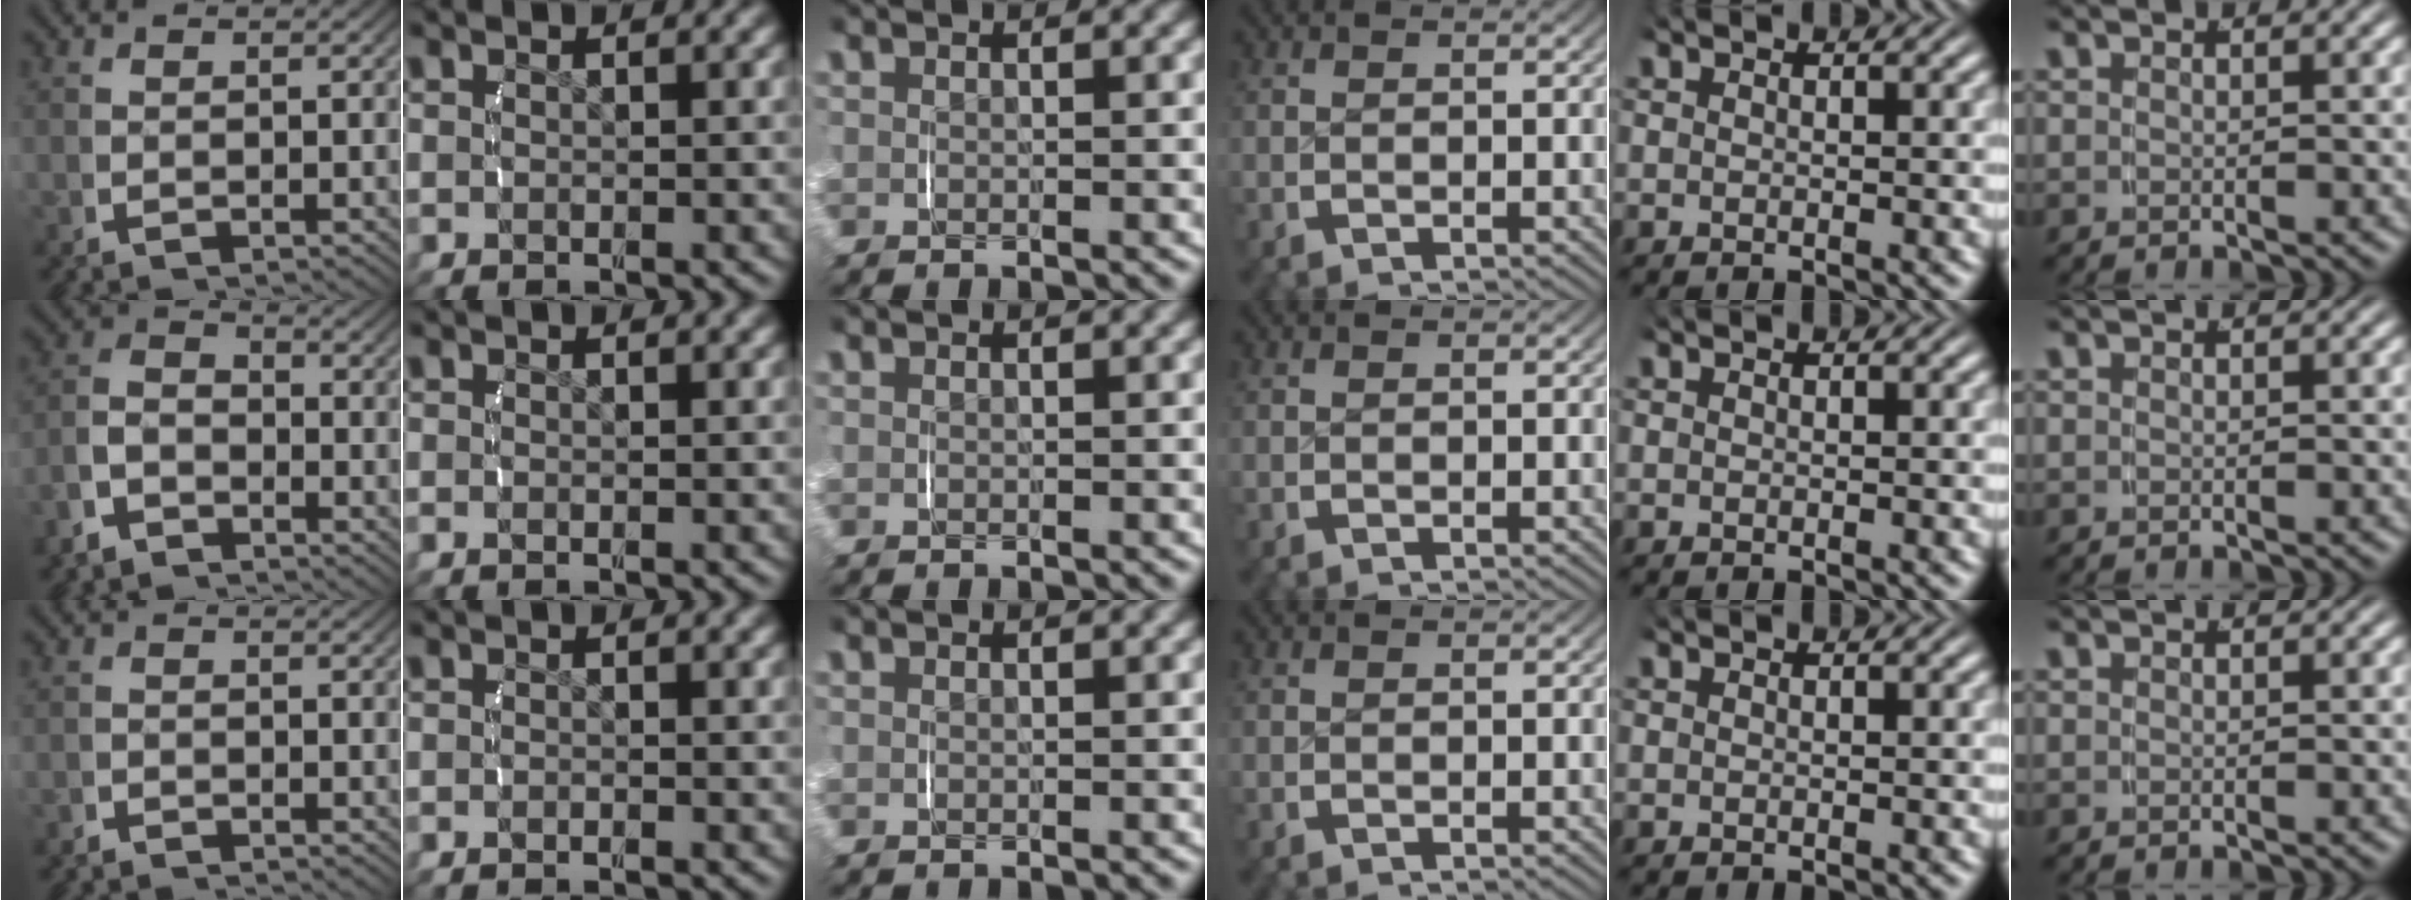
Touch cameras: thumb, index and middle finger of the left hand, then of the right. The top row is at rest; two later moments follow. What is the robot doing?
{"motion": "lift_and_place", "object": "napkin"}